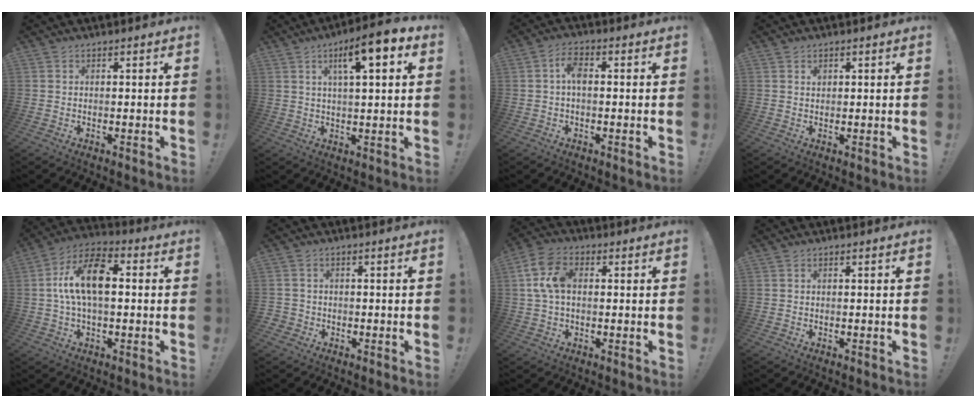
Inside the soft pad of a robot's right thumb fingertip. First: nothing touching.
{"total": 10.2, "force": [4.1, 2.4, 9.1], "torque": [-0.133, -0.015, 0.063]}
{"total": 4.8, "force": [0.3, 2.3, 4.1], "torque": [-0.088, 0.008, 0.005]}
{"total": 0.8, "force": [0.6, 0.6, 0.2], "torque": [0.010, -0.006, 0.009]}
{"total": 13.9, "force": [1.6, 7.2, 11.8], "torque": [-0.205, 0.010, 0.028]}
{"total": 2.2, "force": [-0.4, 2.1, 0.6], "torque": [-0.006, 0.001, -0.007]}
{"total": 10.4, "force": [1.4, 6.9, 7.6], "torque": [-0.154, 0.013, 0.031]}
{"total": 0.0}